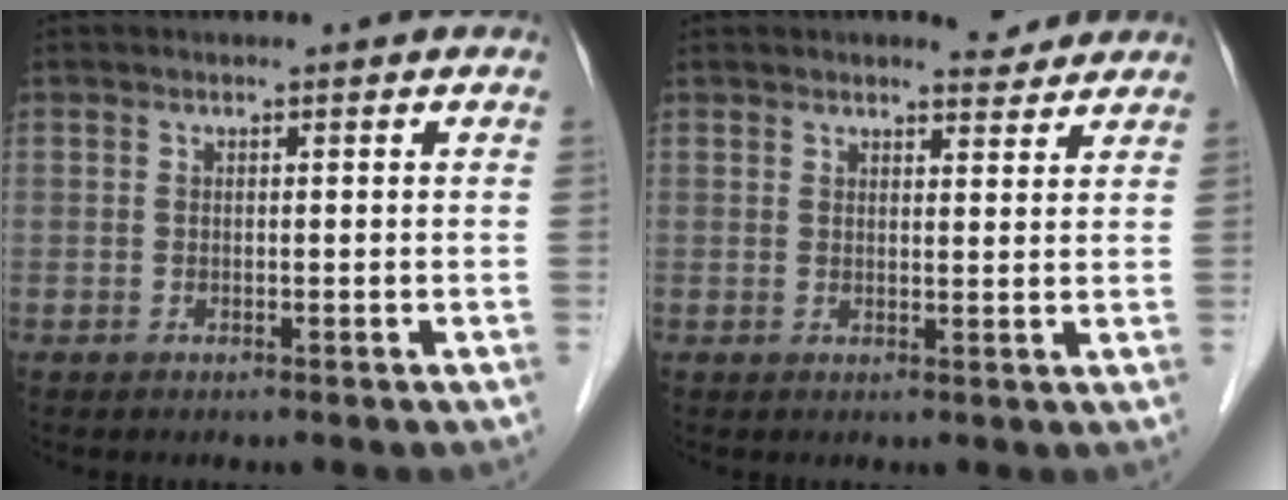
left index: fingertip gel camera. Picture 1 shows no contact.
{"total": 3.5, "force": [3.3, 0.9, 0.8], "torque": [-0.011, -0.002, 0.039]}